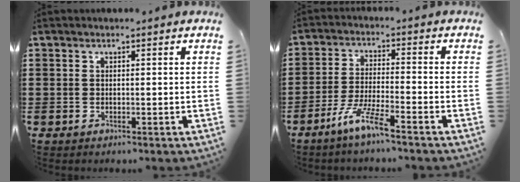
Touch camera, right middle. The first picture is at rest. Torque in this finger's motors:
{"motor_torque": [1.31, -0.50, 0.49, 0.10]}